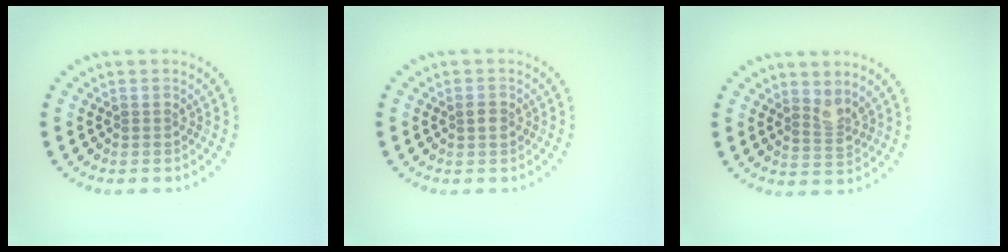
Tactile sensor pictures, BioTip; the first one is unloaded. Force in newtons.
{"total": 1.2, "press": 1.2, "slide": 0.1}
{"total": 2.0, "press": 1.5, "slide": 1.3}